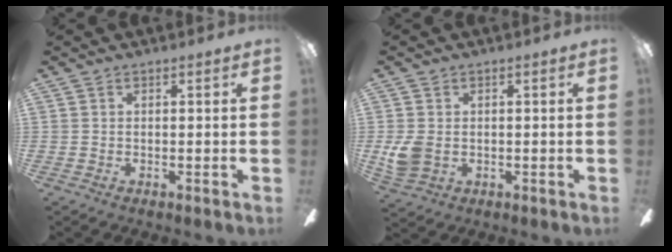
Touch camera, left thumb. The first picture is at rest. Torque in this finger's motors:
{"motor_torque": [0.04, 0.17, 0.23, -0.33, 0.05]}